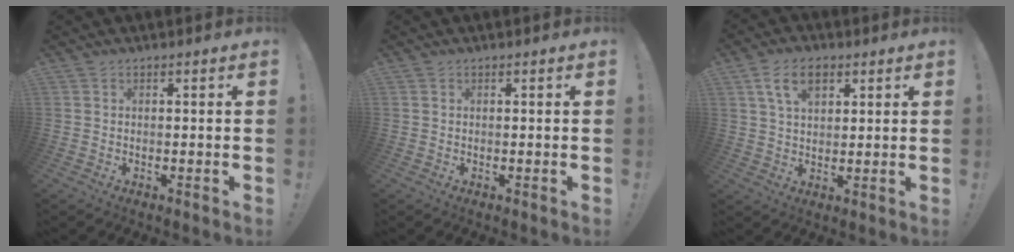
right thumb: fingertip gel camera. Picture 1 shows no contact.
{"total": 0.0}
{"total": 9.3, "force": [4.2, 5.5, 6.2], "torque": [-0.099, 0.004, 0.079]}